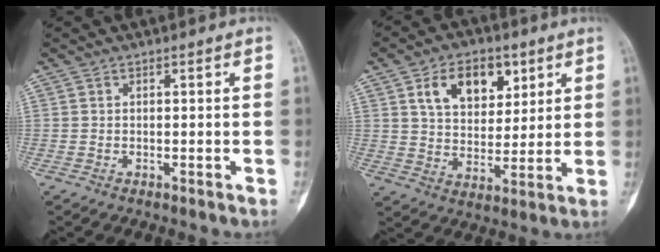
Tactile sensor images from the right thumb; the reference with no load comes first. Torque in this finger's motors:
{"motor_torque": [0.86, 1.24, 0.79, 0.26, 0.23]}